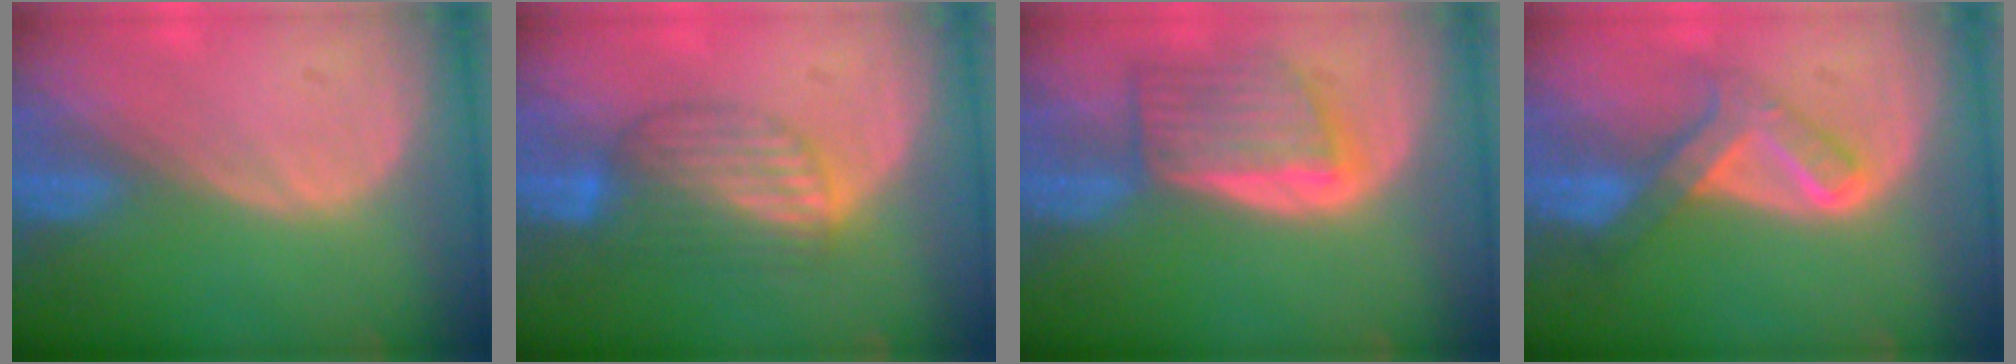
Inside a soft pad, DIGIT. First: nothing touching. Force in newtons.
{"total": 6.4, "press": 6.3, "slide": 1.2}
{"total": 6.2, "press": 6.2, "slide": 0.4}
{"total": 6.4, "press": 6.0, "slide": 2.1}